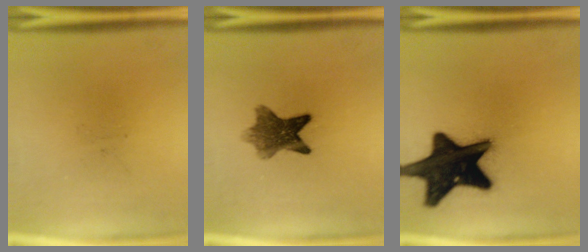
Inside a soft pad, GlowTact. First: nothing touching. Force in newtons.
{"total": 7.9}
{"total": 19.3}